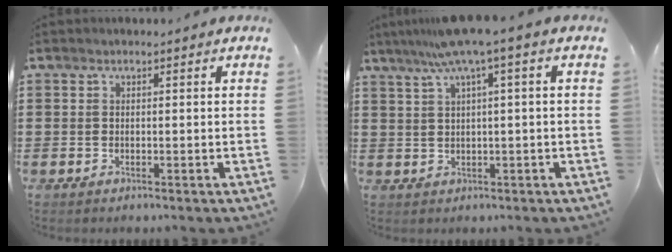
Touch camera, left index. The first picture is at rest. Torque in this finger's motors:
{"motor_torque": [1.09, -1.04, 1.05, 0.21]}